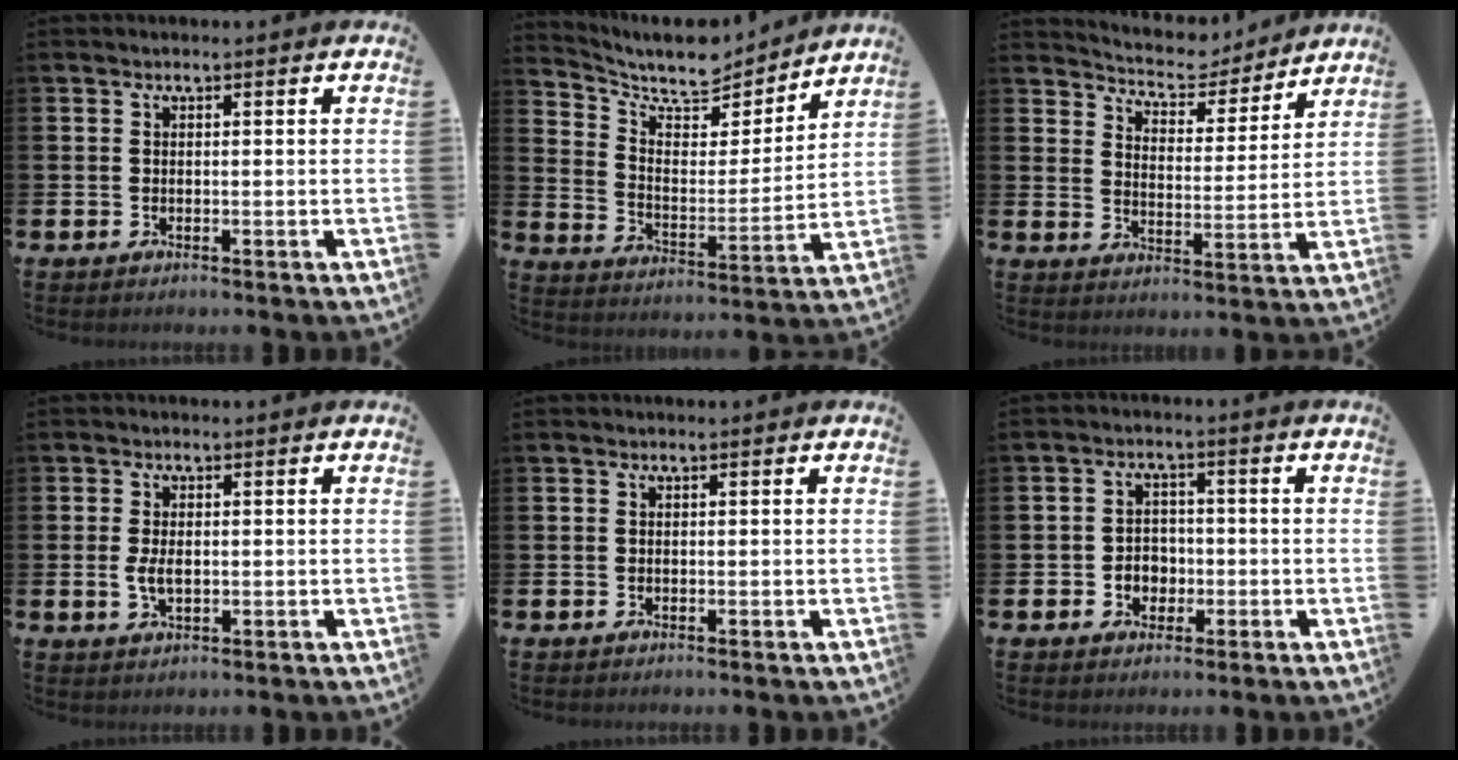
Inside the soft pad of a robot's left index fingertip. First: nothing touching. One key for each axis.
{"total": 8.9, "fx": 8.1, "fy": 2.8, "fz": 2.7, "tx": -0.079, "ty": -0.063, "tz": 0.137}
{"total": 5.8, "fx": 5.5, "fy": 1.7, "fz": 0.5, "tx": -0.035, "ty": -0.047, "tz": 0.091}
{"total": 2.8, "fx": -0.1, "fy": 1.5, "fz": 2.3, "tx": -0.040, "ty": 0.003, "tz": -0.003}
{"total": 0.0}
{"total": 3.1, "fx": -0.9, "fy": 2.8, "fz": 1.1, "tx": -0.015, "ty": 0.001, "tz": -0.026}